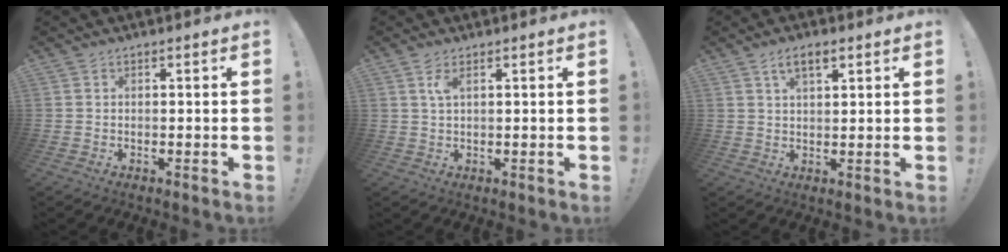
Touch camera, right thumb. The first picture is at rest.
{"total": 3.0, "force": [1.3, 0.9, 2.5], "torque": [-0.045, -0.001, 0.020]}
{"total": 4.9, "force": [2.4, 2.1, 3.7], "torque": [-0.055, -0.005, 0.040]}